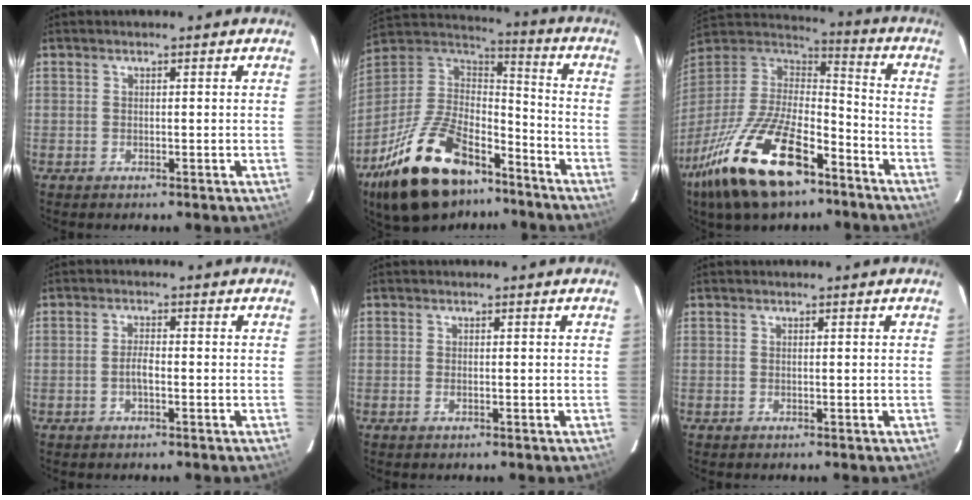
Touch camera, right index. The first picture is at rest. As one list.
[{"total": 28.1, "force": [-18.1, 13.6, 16.7], "torque": [-0.343, -0.005, -0.290]}, {"total": 26.1, "force": [-15.7, 10.9, 17.8], "torque": [-0.364, -0.034, -0.272]}, {"total": 2.0, "force": [-0.8, 0.5, 1.8], "torque": [-0.036, 0.001, -0.015]}, {"total": 0.8, "force": [-0.3, 0.4, 0.6], "torque": [-0.013, 0.000, -0.006]}, {"total": 0.0}]